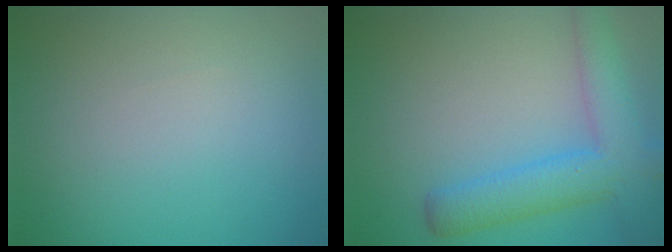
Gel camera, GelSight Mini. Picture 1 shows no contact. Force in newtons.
{"total": 6.0, "press": 6.0, "slide": 0.3}